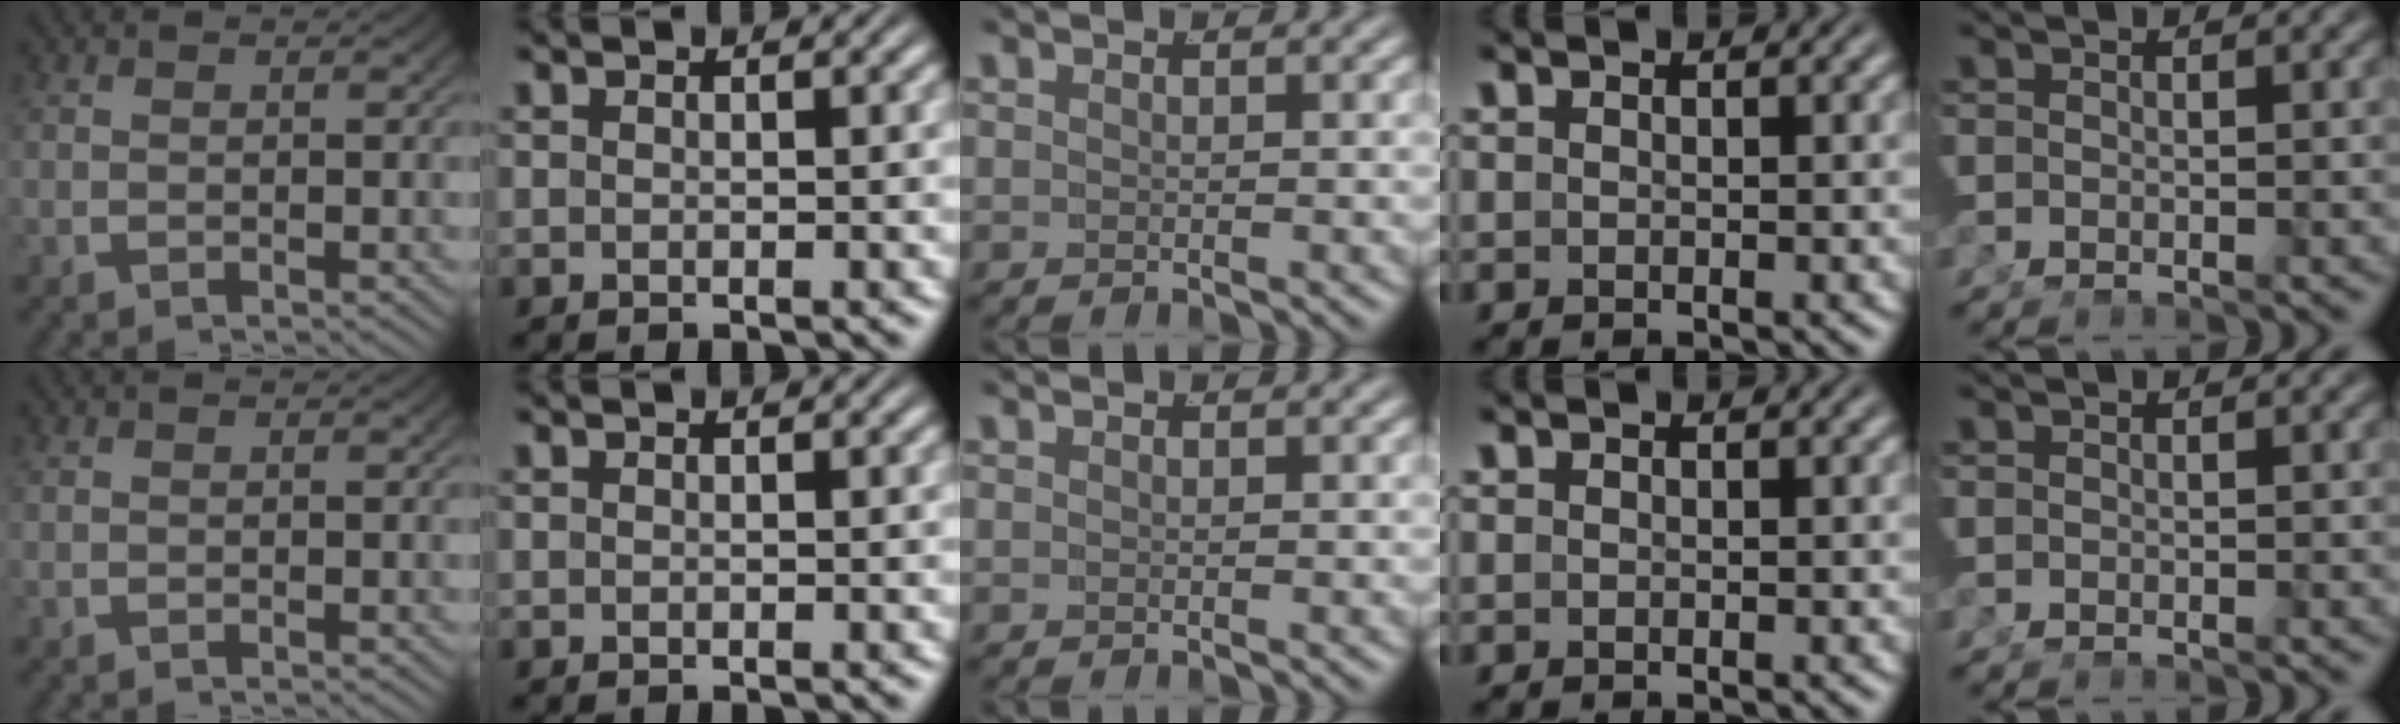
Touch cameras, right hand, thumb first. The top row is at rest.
{}